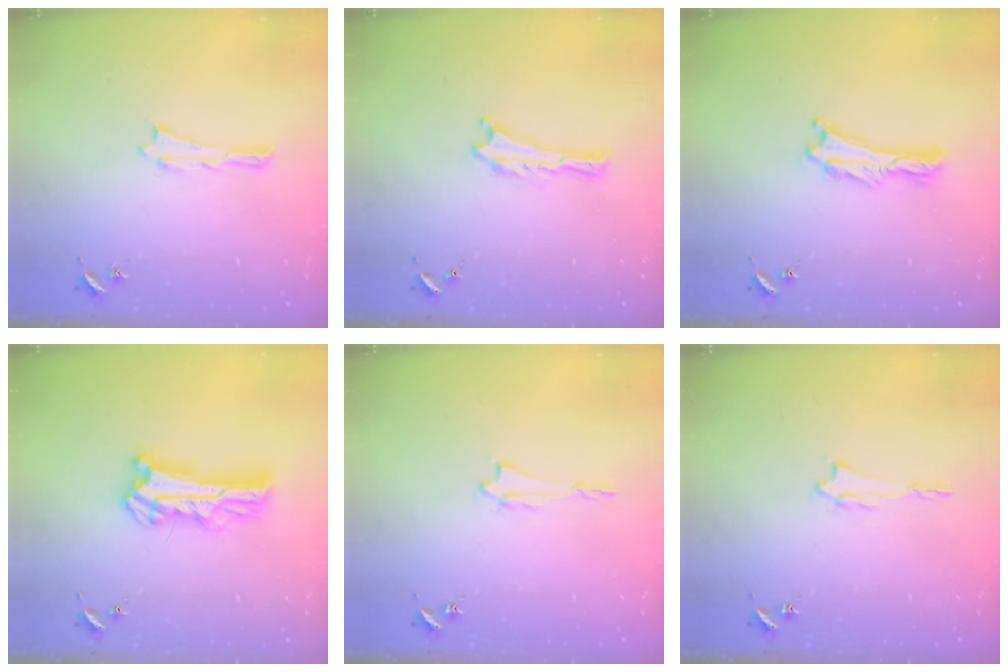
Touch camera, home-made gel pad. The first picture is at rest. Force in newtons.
{"total": 0.0}
{"total": 1.2, "press": 1.1, "slide": 0.3}
{"total": 9.5, "press": 9.5, "slide": 0.8}
{"total": 1.2, "press": 1.2, "slide": 0.1}
{"total": 1.2, "press": 1.2, "slide": 0.1}